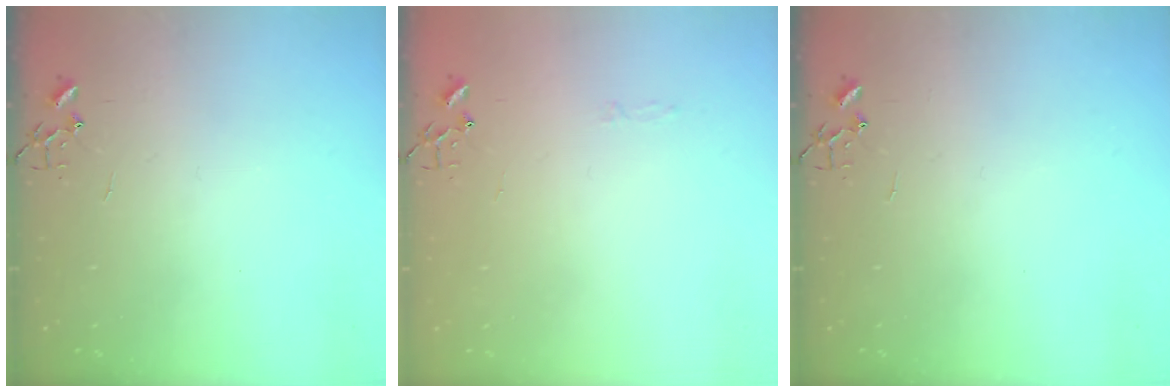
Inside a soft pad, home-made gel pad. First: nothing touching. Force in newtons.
{"total": 2.8, "press": 2.8, "slide": 0.4}
{"total": 0.0}